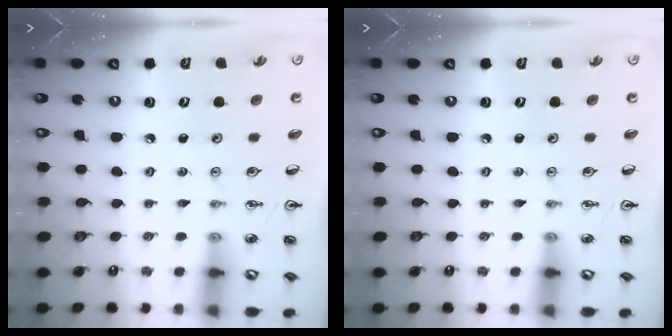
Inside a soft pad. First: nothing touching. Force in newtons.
{"total": 0.0}